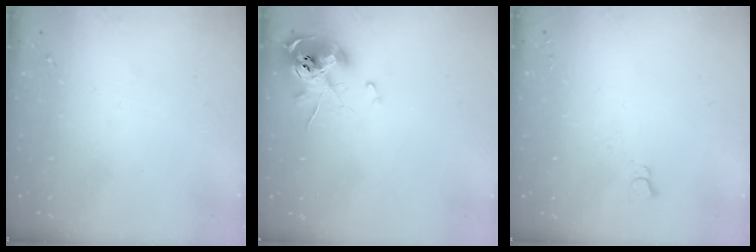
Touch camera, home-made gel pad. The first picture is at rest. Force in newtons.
{"total": 13.1, "press": 13.0, "slide": 1.8}
{"total": 2.8, "press": 2.7, "slide": 0.3}